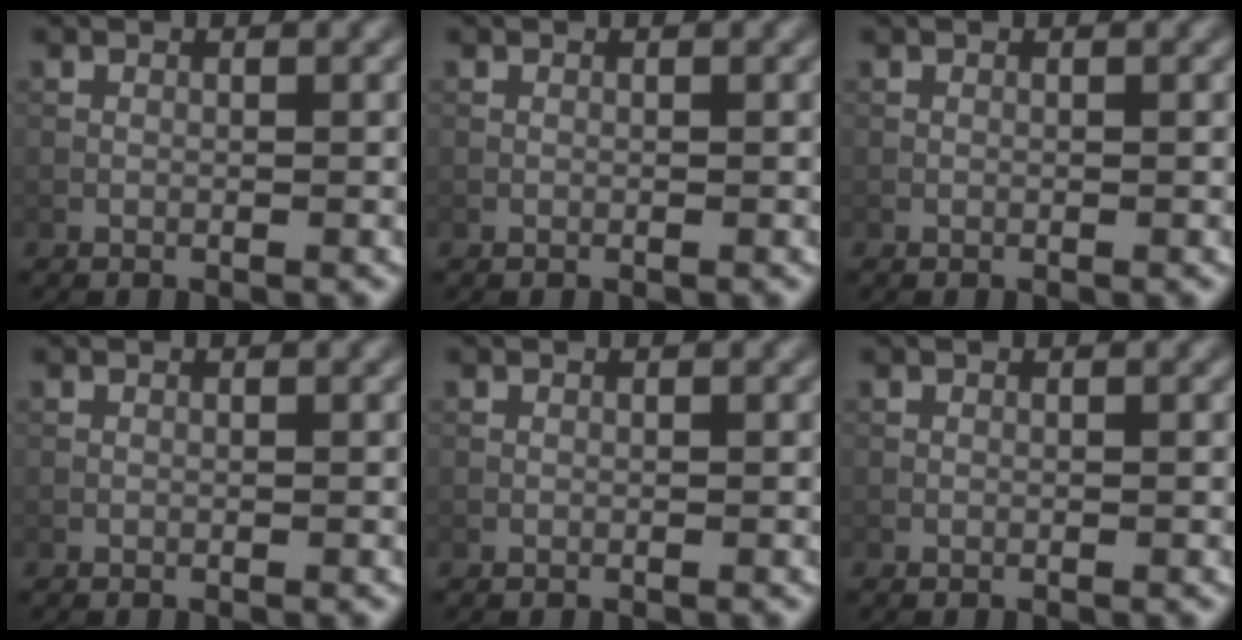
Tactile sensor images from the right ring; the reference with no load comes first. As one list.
[{"total": 0.0}, {"total": 0.0}, {"total": 0.0}, {"total": 0.0}, {"total": 0.0}]